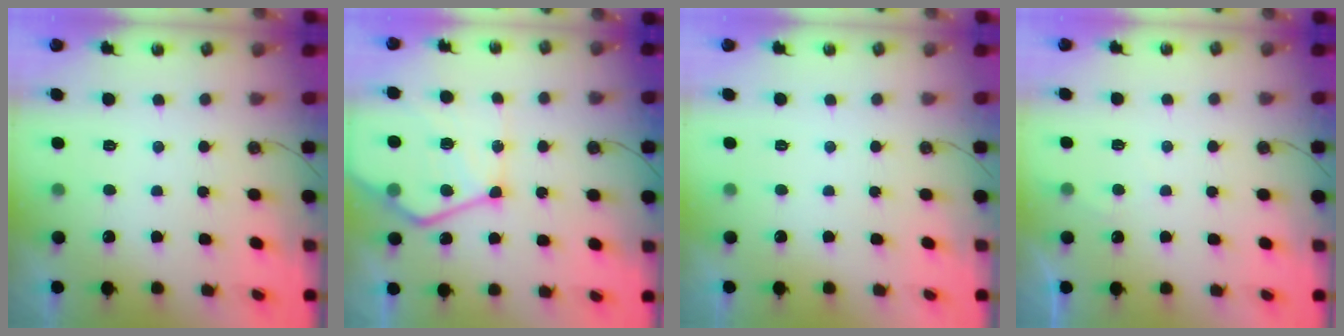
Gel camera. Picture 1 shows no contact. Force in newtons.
{"total": 19.6, "press": 19.5, "slide": 1.8}
{"total": 0.0}
{"total": 2.3, "press": 2.2, "slide": 0.3}